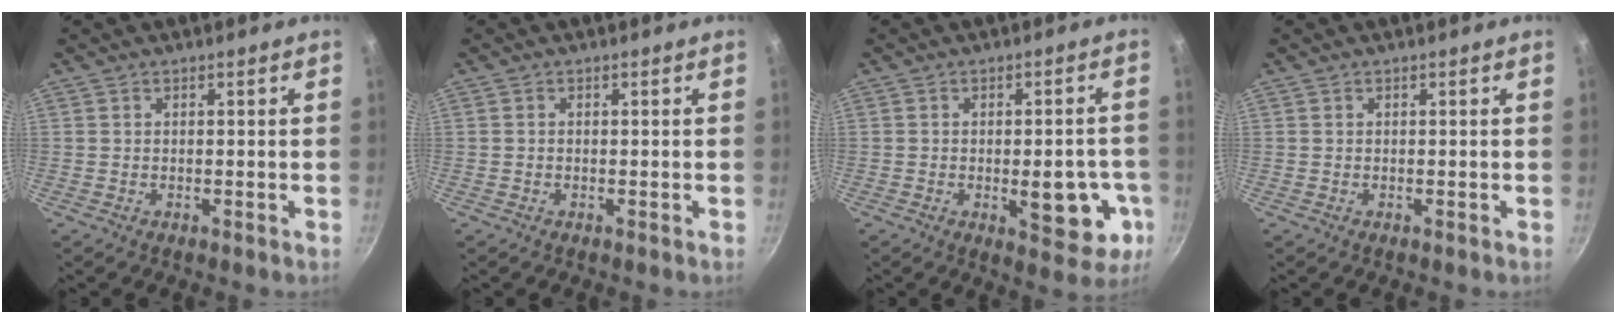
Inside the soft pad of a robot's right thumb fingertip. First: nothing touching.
{"total": 0.0}
{"total": 11.1, "force": [-2.9, 5.2, 9.4], "torque": [-0.085, 0.010, -0.031]}
{"total": 0.0}